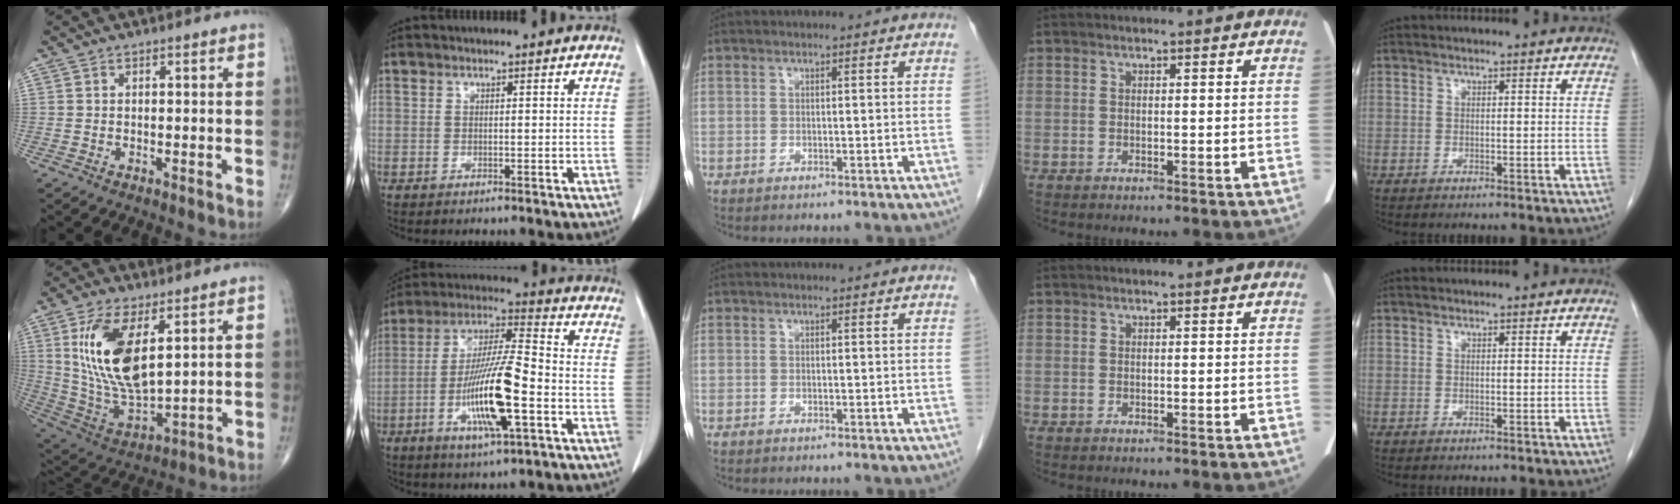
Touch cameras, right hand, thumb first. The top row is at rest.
{"thumb": {"total": 17.0, "force": [5.2, 7.6, 14.3], "torque": [-0.272, -0.025, 0.114]}, "index": {"total": 14.8, "force": [-4.5, 1.9, 14.0], "torque": [-0.272, -0.006, -0.081]}}